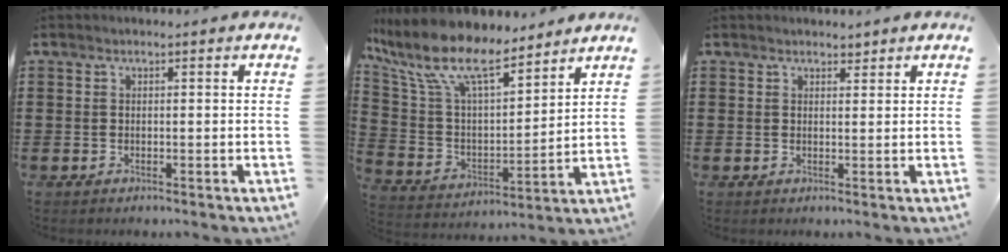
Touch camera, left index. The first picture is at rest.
{"total": 12.8, "force": [9.6, 3.9, 7.6], "torque": [-0.191, -0.049, 0.165]}
{"total": 1.6, "force": [1.4, 0.6, 0.2], "torque": [0.001, 0.000, 0.026]}